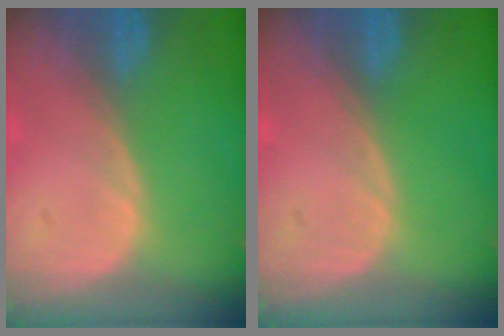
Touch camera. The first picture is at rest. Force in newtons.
{"total": 0.0}